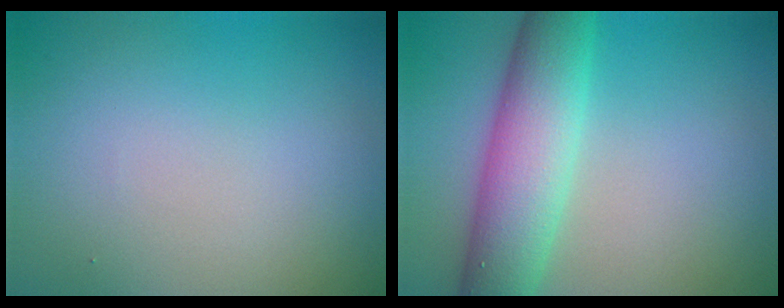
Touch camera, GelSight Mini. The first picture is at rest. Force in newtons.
{"total": 7.0, "press": 7.0, "slide": 0.4}